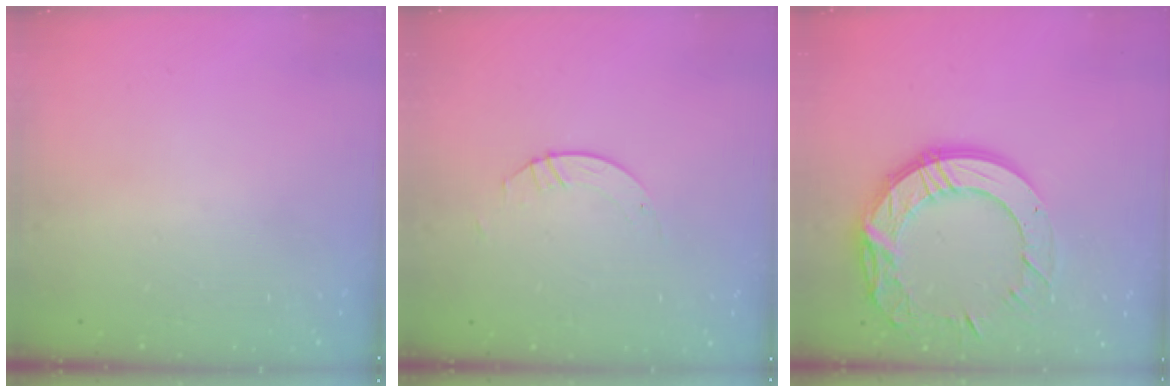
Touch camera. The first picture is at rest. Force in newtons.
{"total": 1.1, "press": 1.1, "slide": 0.1}
{"total": 18.4, "press": 18.3, "slide": 1.1}